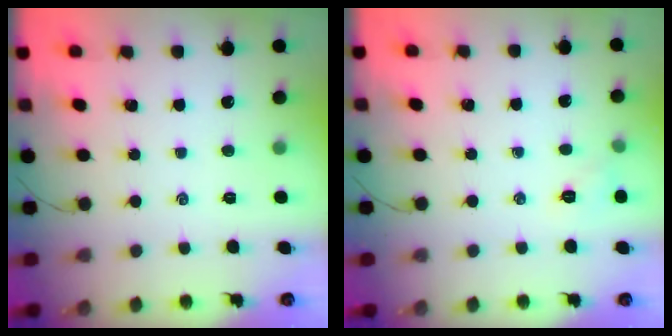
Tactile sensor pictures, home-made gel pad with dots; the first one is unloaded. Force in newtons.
{"total": 5.6, "press": 5.4, "slide": 1.5}